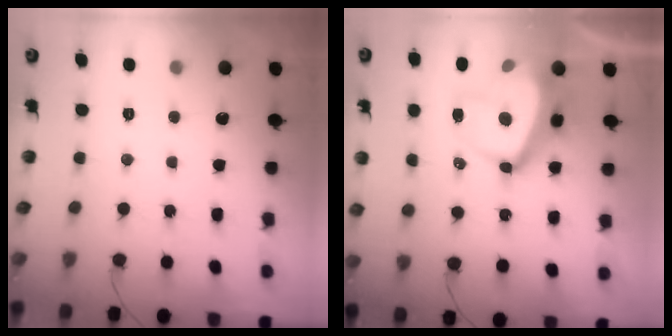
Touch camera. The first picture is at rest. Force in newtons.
{"total": 15.6, "press": 15.5, "slide": 1.9}